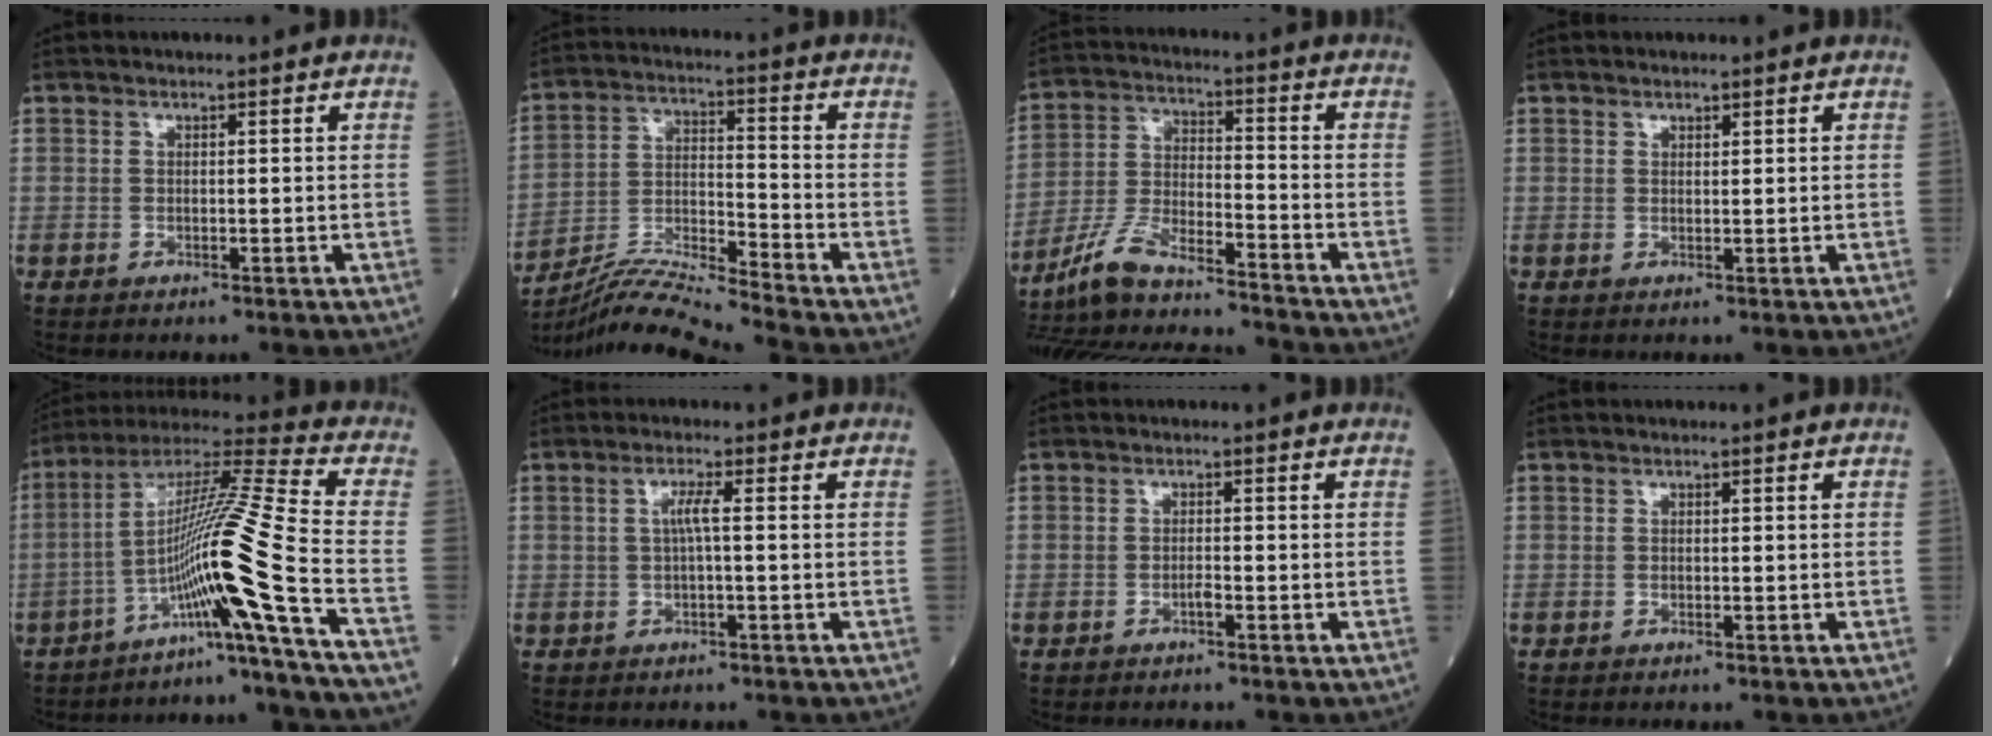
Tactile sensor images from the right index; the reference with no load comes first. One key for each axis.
{"total": 10.4, "fx": -9.8, "fy": -2.5, "fz": 2.4, "tx": -0.053, "ty": 0.003, "tz": -0.183}
{"total": 14.5, "fx": -12.4, "fy": 1.9, "fz": 7.3, "tx": -0.156, "ty": 0.005, "tz": -0.220}
{"total": 0.6, "fx": 0.6, "fy": 0.2, "fz": 0.2, "tx": -0.005, "ty": -0.005, "tz": 0.008}
{"total": 15.1, "fx": -7.2, "fy": -3.7, "fz": 12.7, "tx": -0.231, "ty": 0.009, "tz": -0.130}
{"total": 2.2, "fx": 0.1, "fy": -0.1, "fz": 2.2, "tx": -0.042, "ty": 0.003, "tz": 0.000}
{"total": 0.8, "fx": -0.5, "fy": -0.1, "fz": 0.6, "tx": -0.015, "ty": -0.002, "tz": -0.010}
{"total": 0.0}